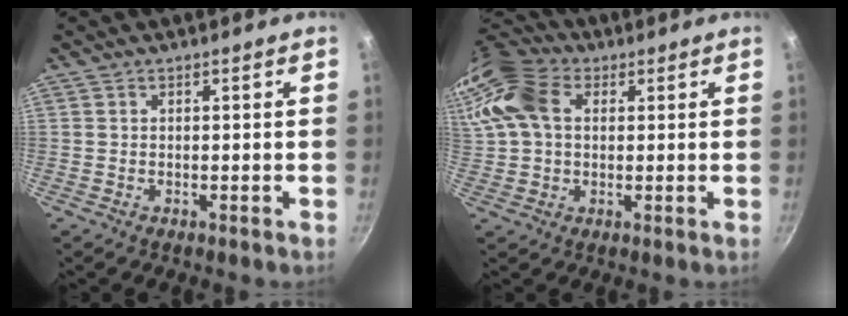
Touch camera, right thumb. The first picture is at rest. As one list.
[{"total": 17.3, "force": [4.4, 12.5, 11.2], "torque": [-0.252, 0.030, 0.067]}]